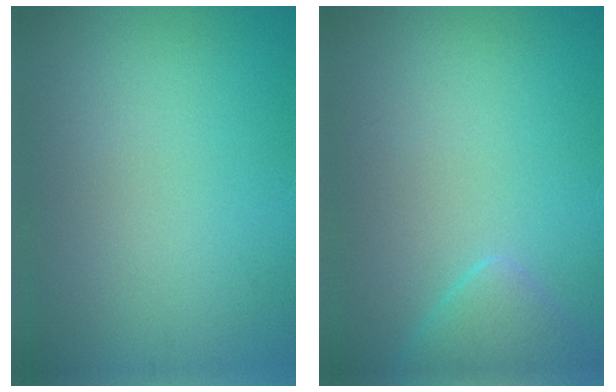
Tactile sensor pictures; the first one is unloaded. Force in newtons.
{"total": 2.5, "press": 2.4, "slide": 0.2}